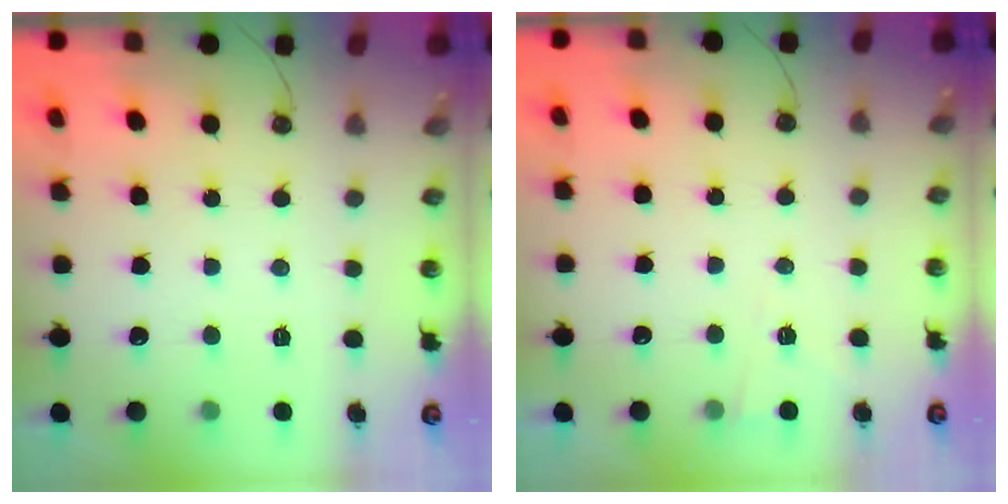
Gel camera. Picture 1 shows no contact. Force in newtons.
{"total": 2.6, "press": 2.1, "slide": 1.5}